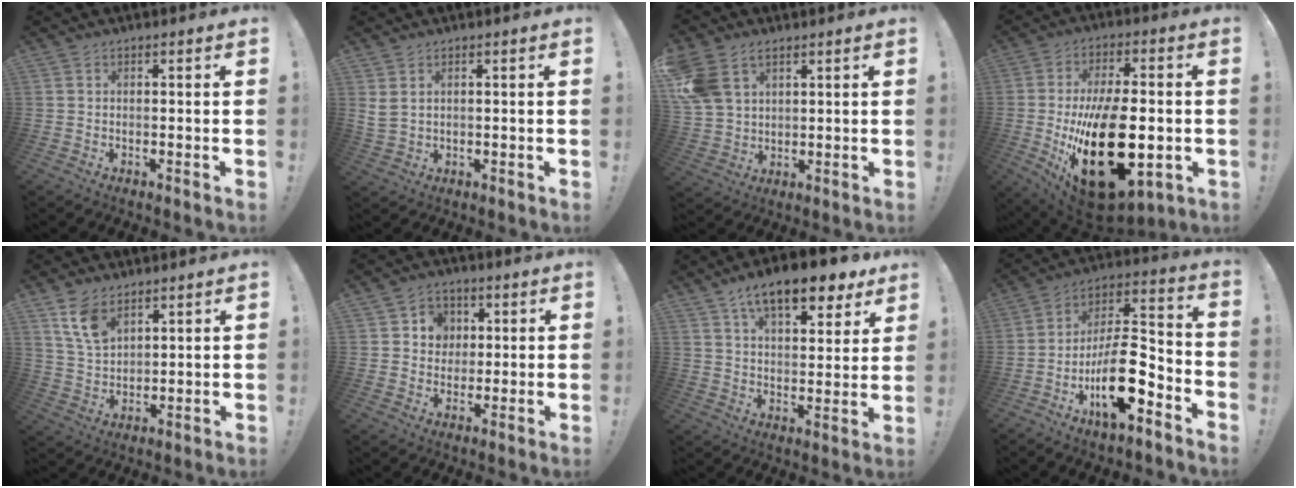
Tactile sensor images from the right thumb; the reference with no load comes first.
{"total": 3.0, "force": [1.8, 1.5, 1.9], "torque": [-0.041, -0.002, 0.037]}
{"total": 9.8, "force": [5.1, 6.9, 4.7], "torque": [-0.099, -0.013, 0.104]}
{"total": 29.2, "force": [-4.5, 14.9, 24.7], "torque": [-0.427, 0.001, -0.051]}
{"total": 9.0, "force": [6.0, 4.9, 4.7], "torque": [-0.093, -0.022, 0.118]}
{"total": 6.9, "force": [1.6, 6.6, 1.6], "torque": [-0.025, -0.007, 0.033]}
{"total": 14.2, "force": [9.4, 5.3, 9.3], "torque": [-0.137, -0.058, 0.156]}
{"total": 17.9, "force": [-8.1, 7.0, 14.4], "torque": [-0.253, 0.048, -0.128]}